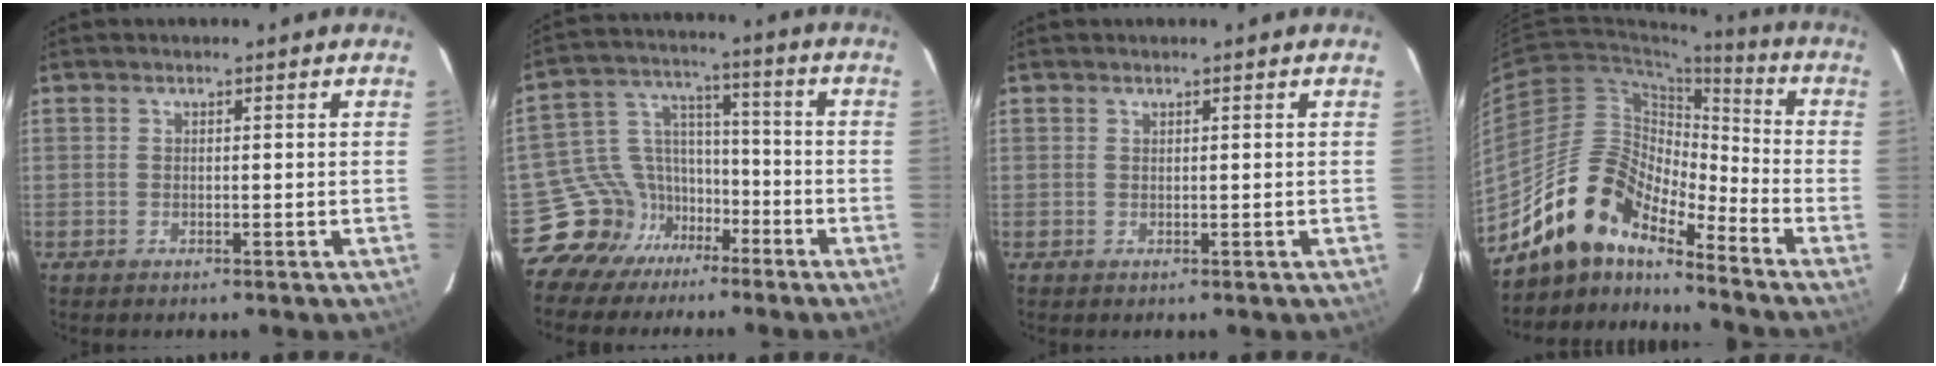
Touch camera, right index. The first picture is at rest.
{"total": 9.8, "force": [-7.0, 6.8, 0.7], "torque": [-0.024, 0.055, -0.130]}
{"total": 0.0}
{"total": 13.8, "force": [-12.0, 4.0, 5.6], "torque": [-0.099, 0.015, -0.235]}